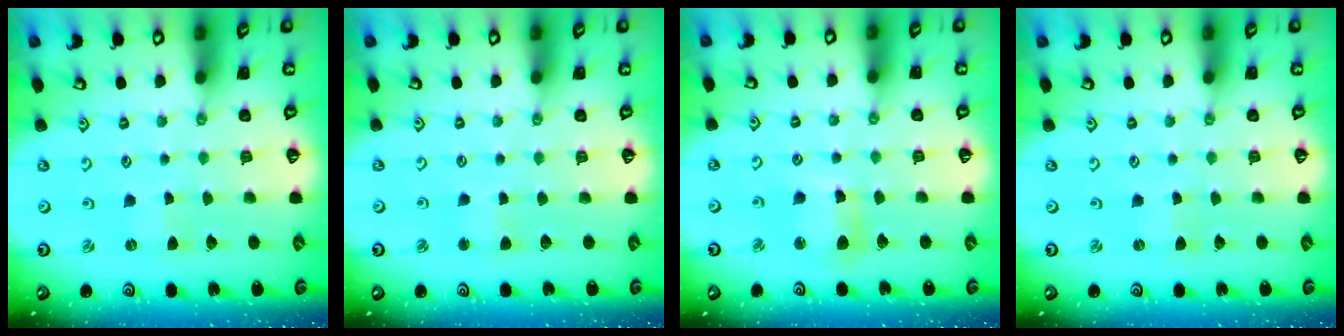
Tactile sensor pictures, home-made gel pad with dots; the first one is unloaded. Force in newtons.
{"total": 2.5, "press": 2.5, "slide": 0.3}
{"total": 8.6, "press": 8.5, "slide": 1.2}
{"total": 0.0}